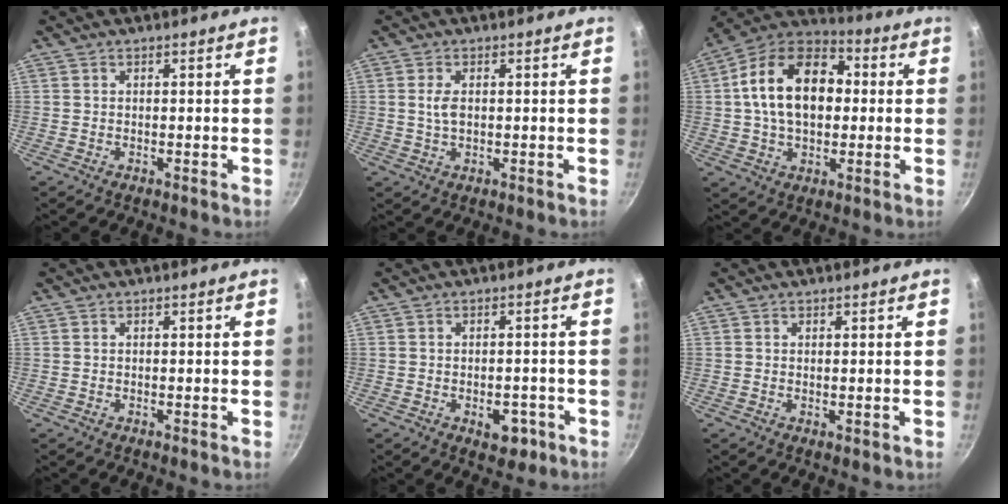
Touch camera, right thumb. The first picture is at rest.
{"total": 2.9, "force": [0.3, 1.6, 2.4], "torque": [-0.045, 0.001, 0.007]}
{"total": 18.7, "force": [1.8, 12.4, 13.9], "torque": [-0.204, 0.031, 0.014]}
{"total": 0.0}
{"total": 5.1, "force": [-2.1, 3.2, 3.4], "torque": [-0.021, 0.013, -0.020]}
{"total": 0.7, "force": [0.2, 0.2, 0.7], "torque": [-0.009, -0.006, 0.001]}